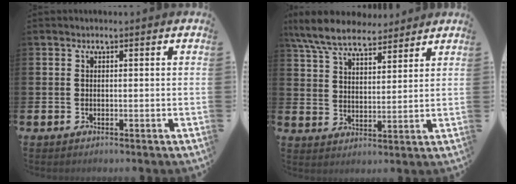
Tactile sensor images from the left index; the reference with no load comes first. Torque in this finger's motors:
{"motor_torque": [0.53, -1.61, 0.12, 0.21]}